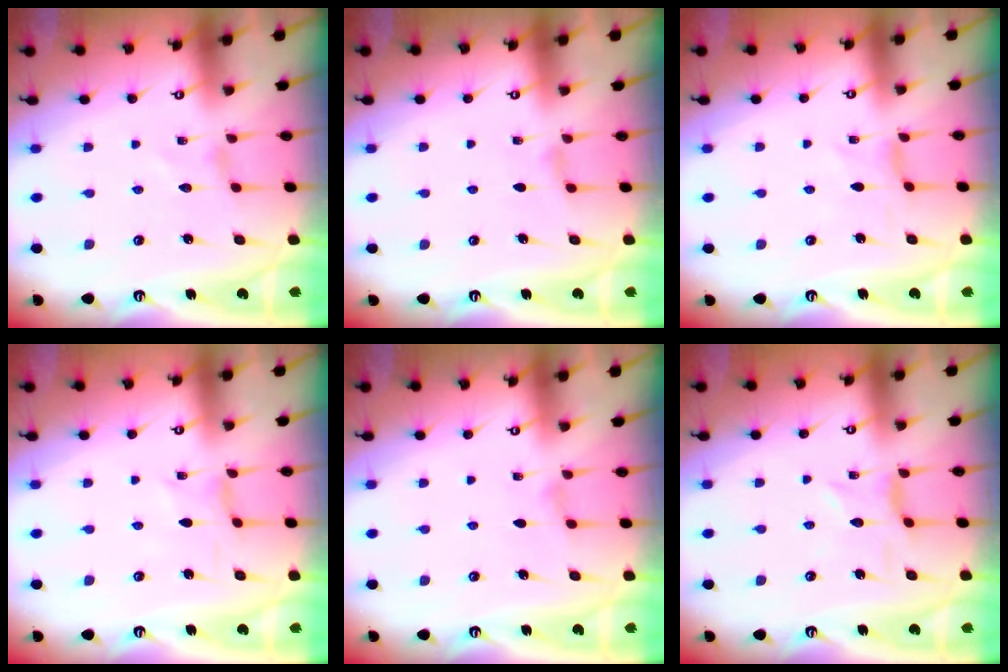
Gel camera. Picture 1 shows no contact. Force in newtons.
{"total": 2.4, "press": 2.3, "slide": 0.5}
{"total": 0.0}
{"total": 0.0}
{"total": 2.9, "press": 2.9, "slide": 0.4}
{"total": 1.5, "press": 1.5, "slide": 0.2}